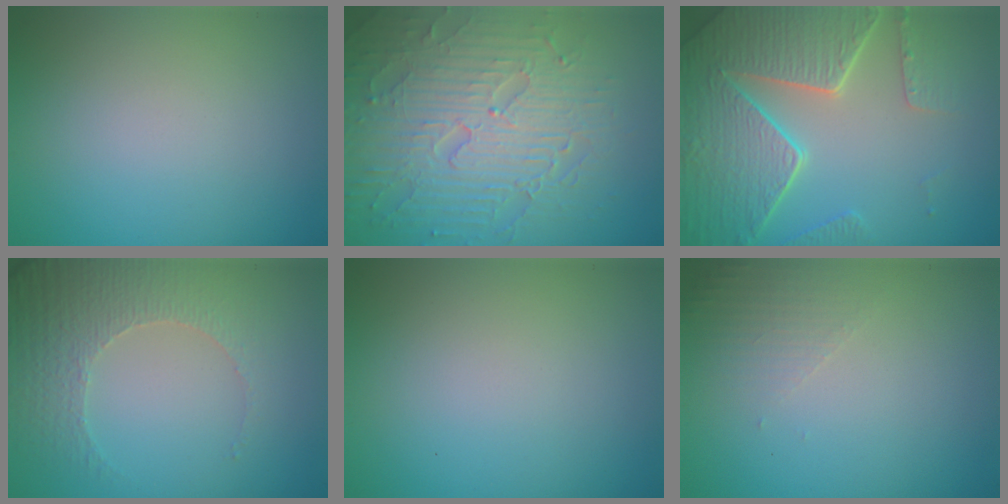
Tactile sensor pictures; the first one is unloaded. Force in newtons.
{"total": 8.2, "press": 6.1, "slide": 5.5}
{"total": 8.2, "press": 5.9, "slide": 5.7}
{"total": 3.8, "press": 3.3, "slide": 1.9}
{"total": 0.0}
{"total": 1.6, "press": 1.6, "slide": 0.4}